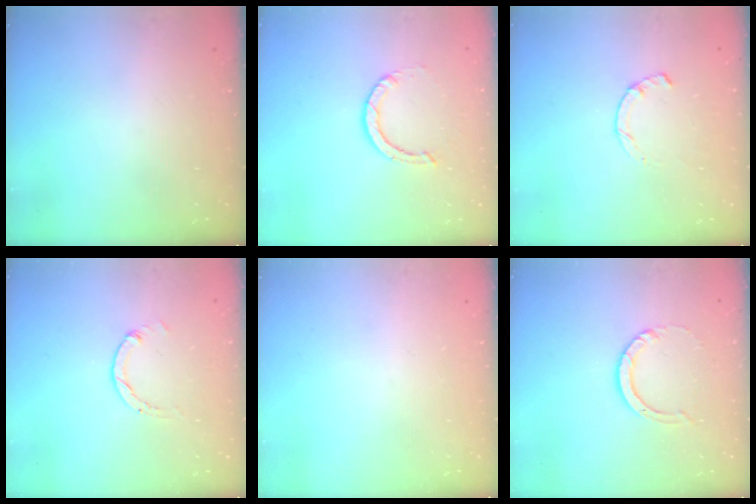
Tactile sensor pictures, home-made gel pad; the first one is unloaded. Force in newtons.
{"total": 3.6, "press": 3.5, "slide": 0.3}
{"total": 1.9, "press": 1.9, "slide": 0.3}
{"total": 1.3, "press": 1.2, "slide": 0.2}
{"total": 0.0}
{"total": 4.7, "press": 4.7, "slide": 0.4}